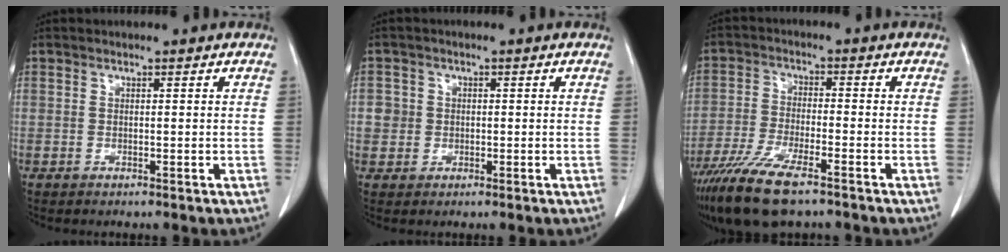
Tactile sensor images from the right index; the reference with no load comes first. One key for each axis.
{"total": 2.7, "fx": 0.1, "fy": 2.7, "fz": 0.4, "tx": 0.006, "ty": 0.010, "tz": 0.004}
{"total": 11.3, "fx": -8.0, "fy": 2.3, "fz": 7.6, "tx": -0.146, "ty": -0.027, "tz": -0.141}